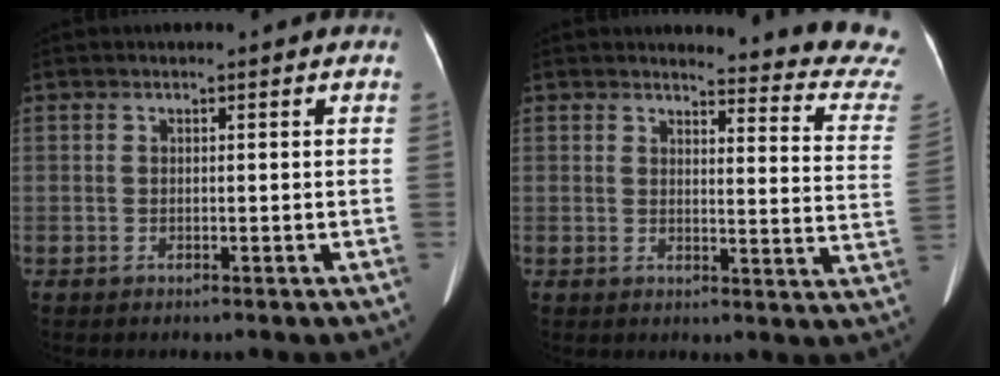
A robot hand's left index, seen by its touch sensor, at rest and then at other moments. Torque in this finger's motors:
{"motor_torque": [-0.36, -0.63, 0.00, 0.01]}